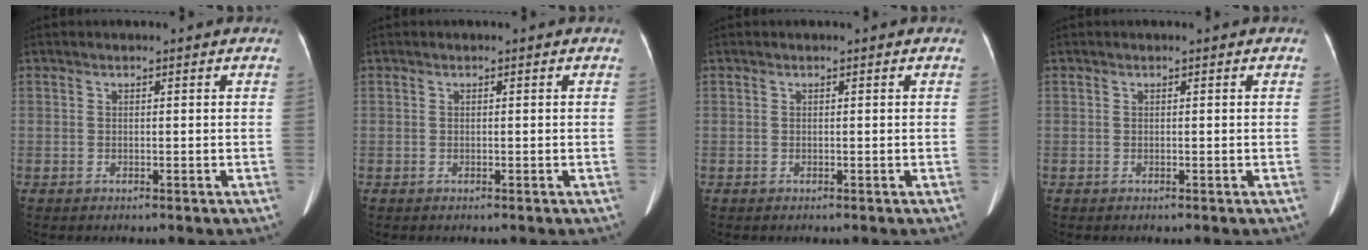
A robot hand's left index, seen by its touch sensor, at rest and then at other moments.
{"total": 0.0}
{"total": 0.0}
{"total": 0.0}